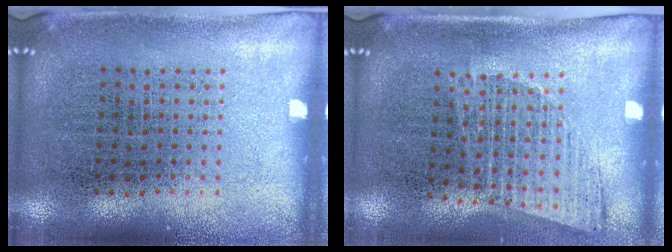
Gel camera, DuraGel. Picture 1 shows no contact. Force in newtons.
{"total": 1.2, "press": 1.0, "slide": 0.6}